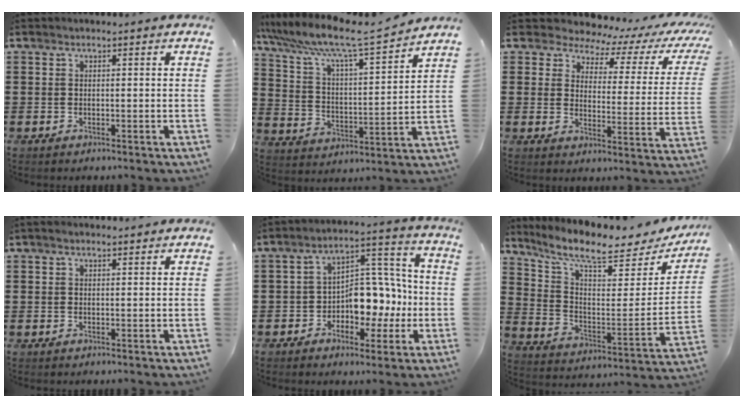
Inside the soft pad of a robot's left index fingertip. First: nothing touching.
{"total": 8.0, "force": [6.8, 0.3, 4.3], "torque": [-0.113, -0.048, 0.105]}
{"total": 4.5, "force": [3.8, 2.0, 1.3], "torque": [-0.046, -0.029, 0.060]}
{"total": 0.9, "force": [0.6, 0.3, 0.7], "torque": [-0.013, 0.003, 0.011]}
{"total": 8.1, "force": [-1.2, 6.2, 5.0], "torque": [-0.085, 0.005, -0.022]}
{"total": 8.6, "force": [7.0, 1.6, 4.7], "torque": [-0.116, -0.047, 0.116]}